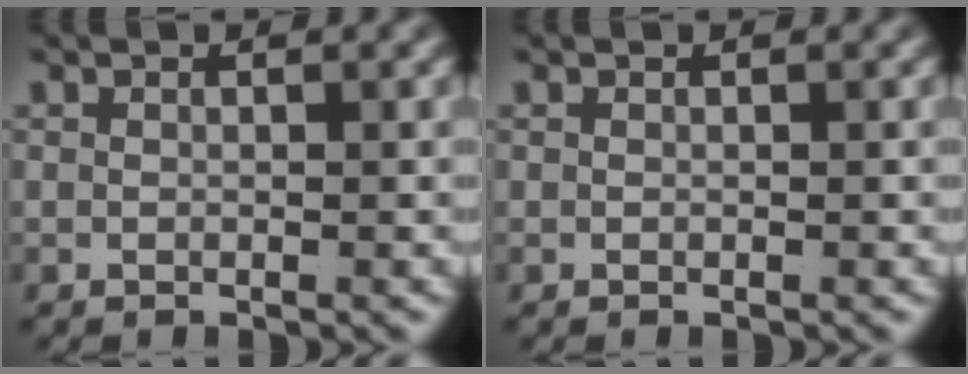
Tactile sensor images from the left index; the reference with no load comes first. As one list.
[{"total": 0.0}]